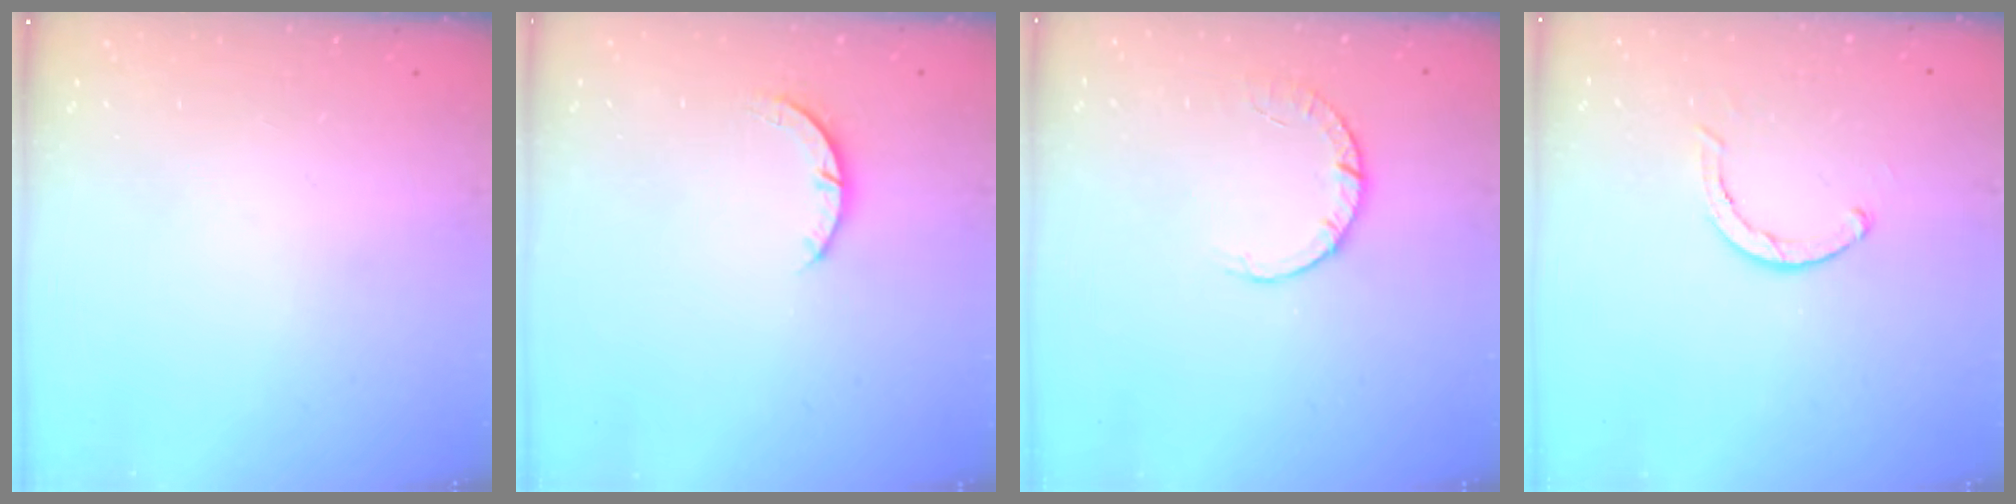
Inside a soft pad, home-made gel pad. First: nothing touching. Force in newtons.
{"total": 2.9, "press": 2.9, "slide": 0.4}
{"total": 2.8, "press": 2.8, "slide": 0.4}
{"total": 2.8, "press": 2.8, "slide": 0.2}